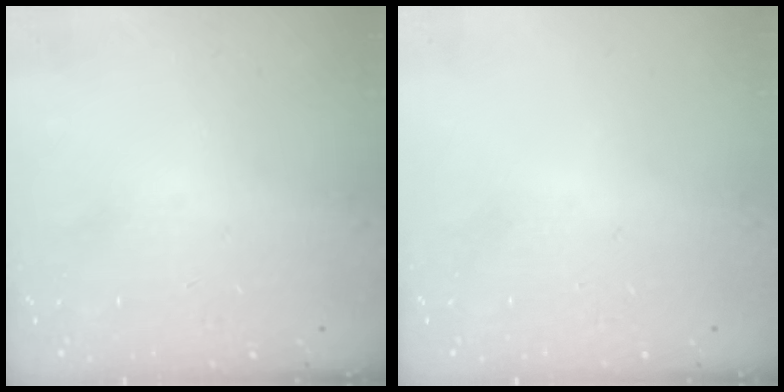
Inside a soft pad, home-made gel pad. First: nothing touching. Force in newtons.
{"total": 0.0}